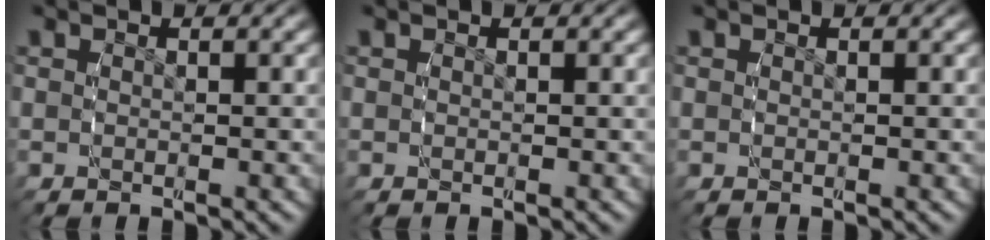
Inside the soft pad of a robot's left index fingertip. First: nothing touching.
{"total": 0.0}
{"total": 0.0}